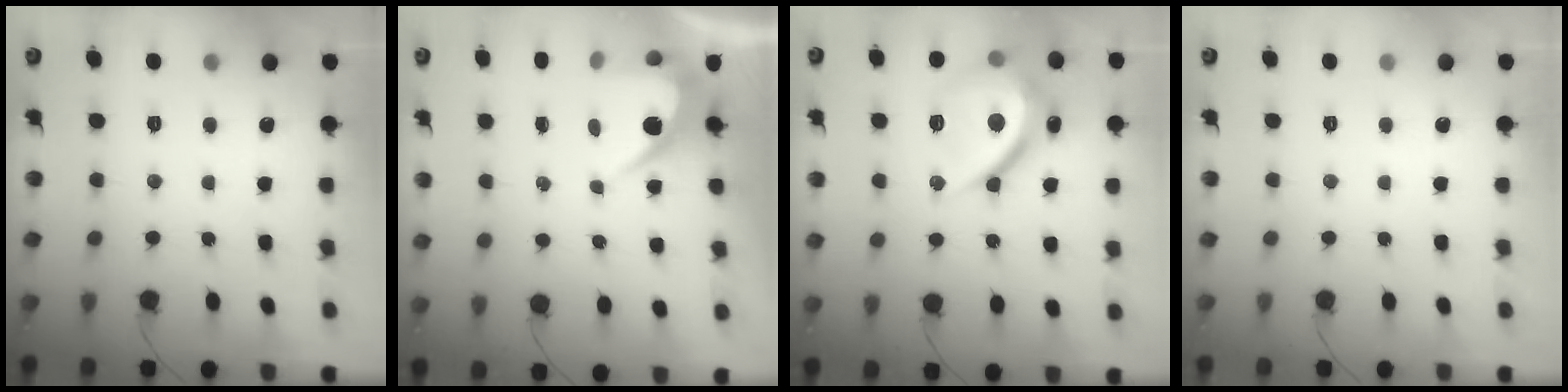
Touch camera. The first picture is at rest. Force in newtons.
{"total": 5.7, "press": 5.7, "slide": 0.1}
{"total": 14.7, "press": 14.7, "slide": 0.5}
{"total": 0.0}